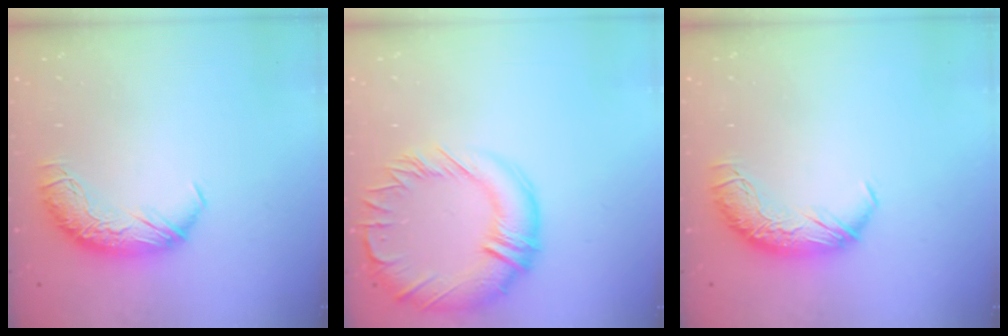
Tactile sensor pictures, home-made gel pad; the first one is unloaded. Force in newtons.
{"total": 8.0, "press": 7.7, "slide": 2.3}
{"total": 0.0}